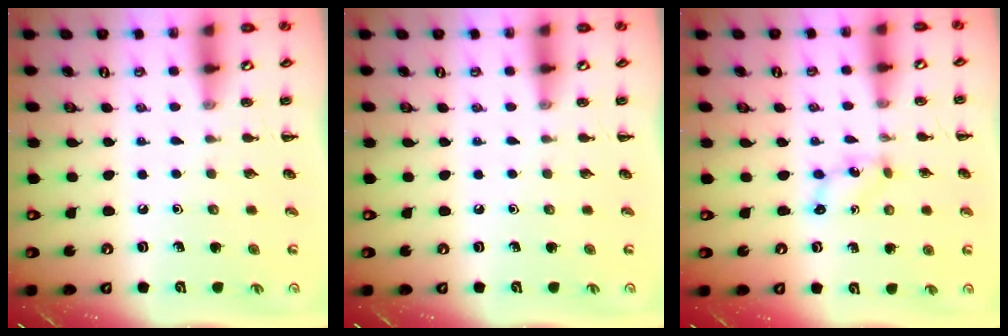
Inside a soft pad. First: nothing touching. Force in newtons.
{"total": 0.0}
{"total": 1.7, "press": 1.6, "slide": 0.5}